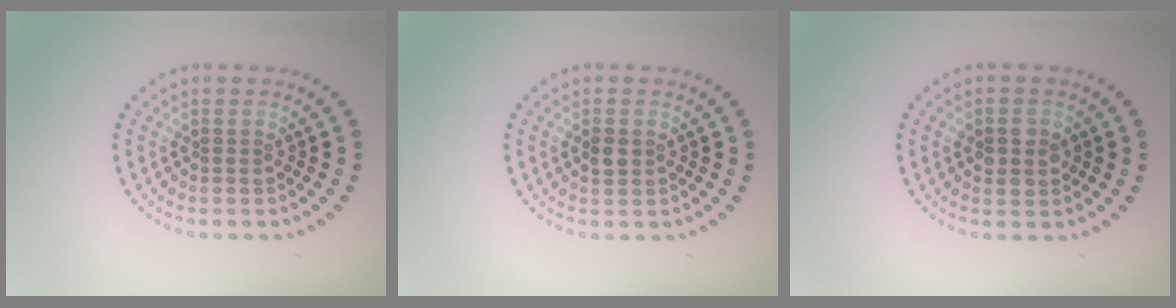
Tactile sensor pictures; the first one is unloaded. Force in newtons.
{"total": 1.4, "press": 1.4, "slide": 0.1}
{"total": 2.4, "press": 2.4, "slide": 0.2}